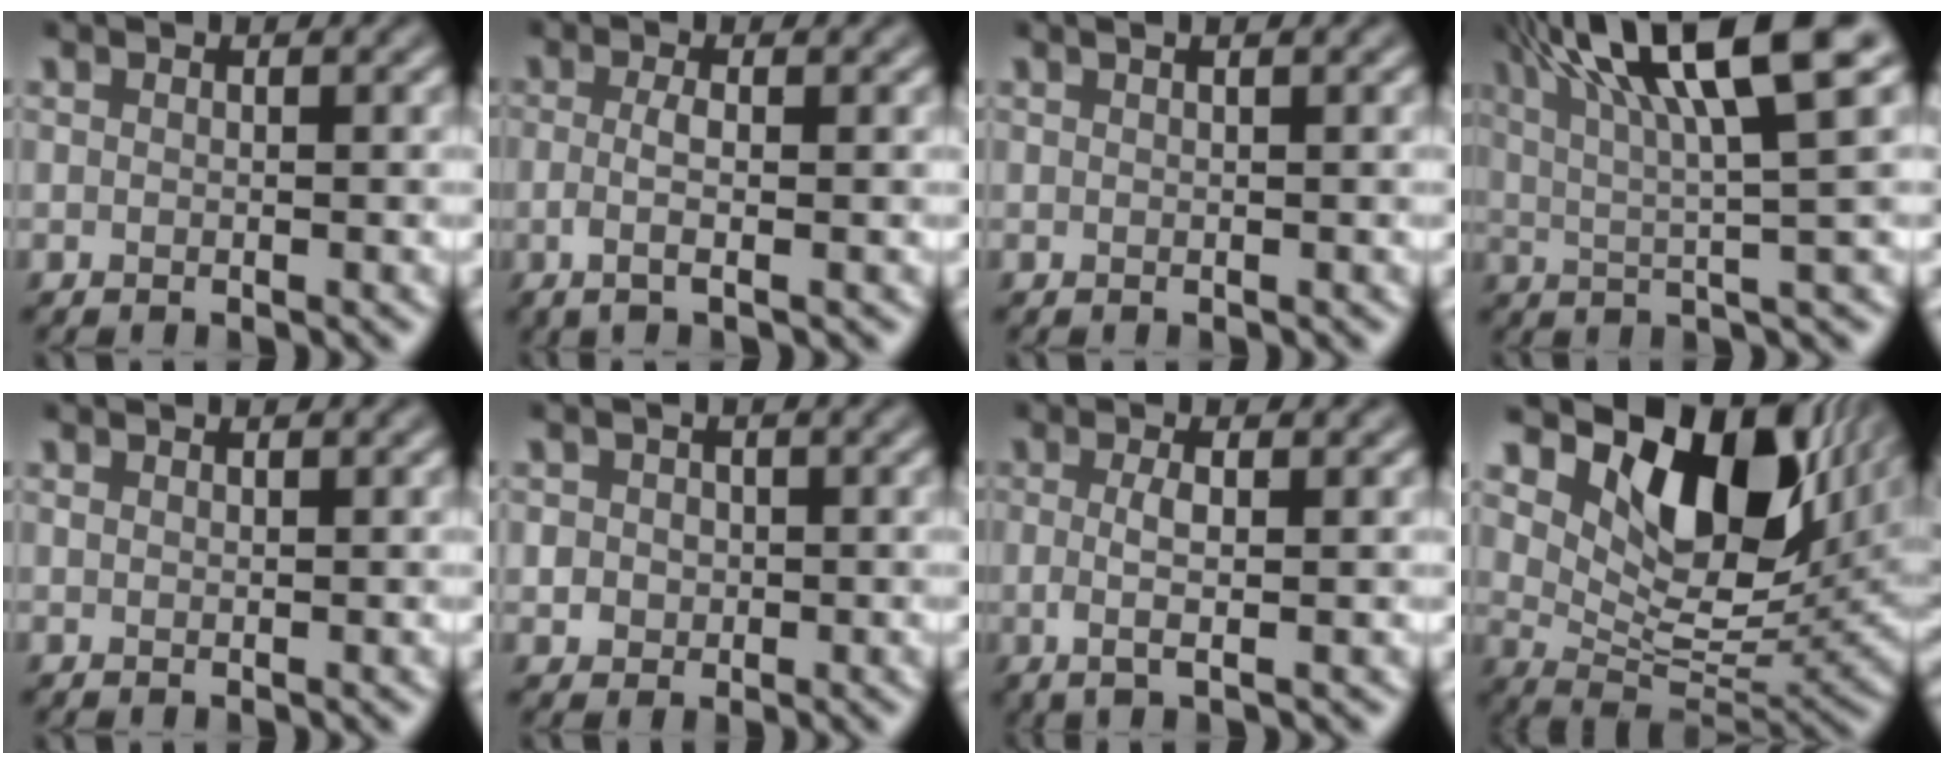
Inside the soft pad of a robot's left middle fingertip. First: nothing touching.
{"total": 2.3, "force": [-0.4, 0.6, 2.2], "torque": [-0.043, -0.007, -0.009]}
{"total": 1.7, "force": [1.0, 0.8, 1.2], "torque": [-0.001, -0.002, -0.005]}
{"total": 11.6, "force": [5.5, 2.2, 10.0], "torque": [-0.143, 0.022, 0.087]}
{"total": 0.0}
{"total": 1.8, "force": [-0.1, 1.7, 0.5], "torque": [-0.001, -0.001, -0.002]}
{"total": 2.6, "force": [-0.1, 0.6, 2.5], "torque": [-0.049, -0.005, -0.004]}
{"total": 11.4, "force": [5.9, 6.4, 7.3], "torque": [-0.116, -0.009, 0.104]}